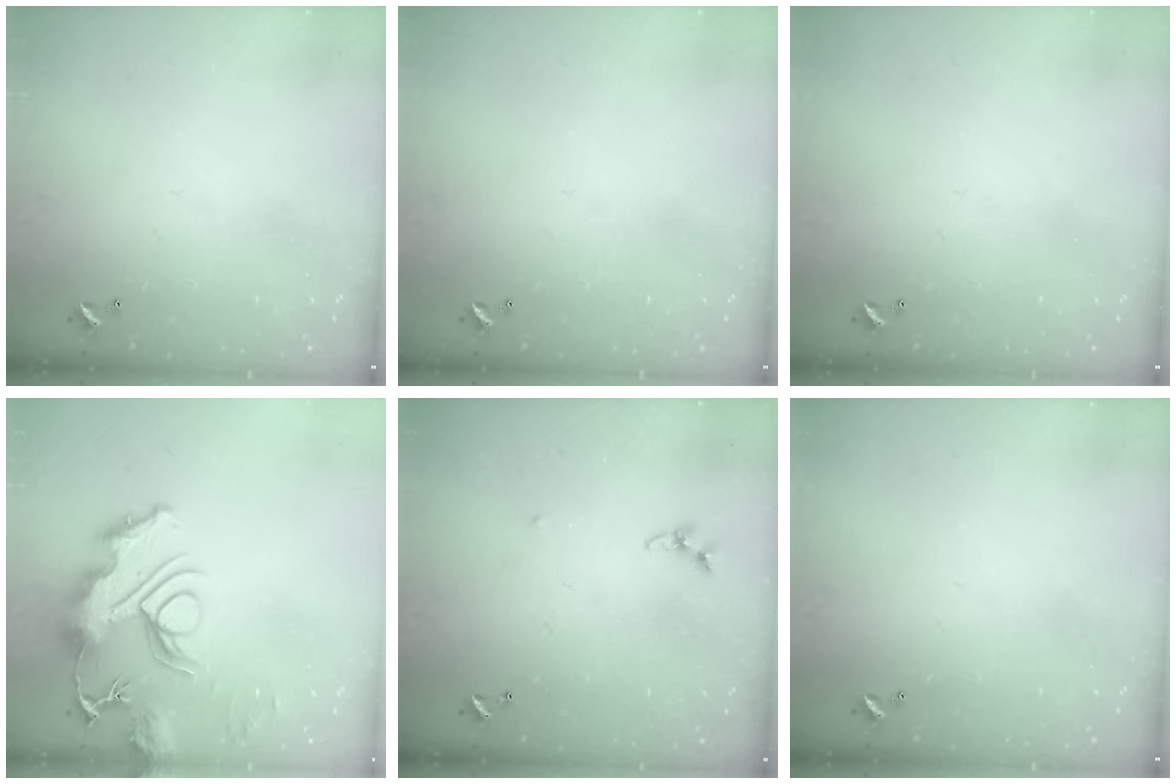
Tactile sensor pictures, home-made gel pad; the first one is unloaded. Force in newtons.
{"total": 0.0}
{"total": 0.0}
{"total": 13.9, "press": 13.8, "slide": 1.5}
{"total": 4.0, "press": 3.9, "slide": 0.5}
{"total": 0.0}